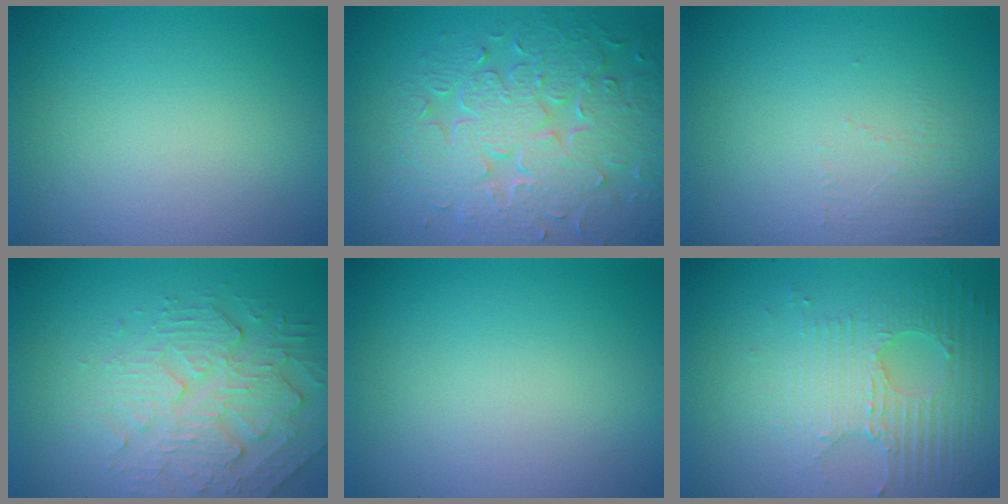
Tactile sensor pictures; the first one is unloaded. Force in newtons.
{"total": 8.7, "press": 6.3, "slide": 6.0}
{"total": 1.4, "press": 0.4, "slide": 1.4}
{"total": 4.9, "press": 3.7, "slide": 3.1}
{"total": 0.0}
{"total": 5.2, "press": 3.3, "slide": 4.1}